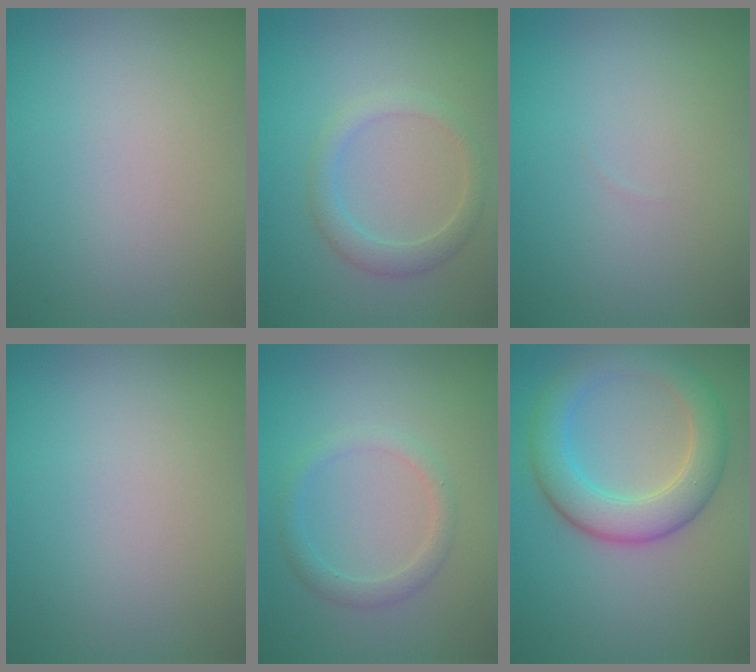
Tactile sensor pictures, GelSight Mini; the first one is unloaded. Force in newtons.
{"total": 2.3, "press": 2.3, "slide": 0.1}
{"total": 0.0}
{"total": 0.0}
{"total": 1.9, "press": 1.9, "slide": 0.1}
{"total": 5.5, "press": 5.5, "slide": 0.1}